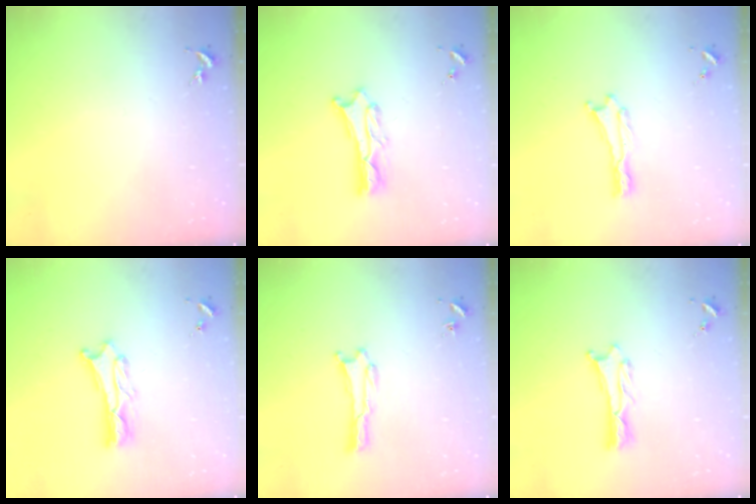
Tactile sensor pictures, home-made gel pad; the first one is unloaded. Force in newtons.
{"total": 2.6, "press": 2.6, "slide": 0.3}
{"total": 0.0}
{"total": 2.6, "press": 2.6, "slide": 0.3}
{"total": 0.0}
{"total": 1.3, "press": 1.2, "slide": 0.1}